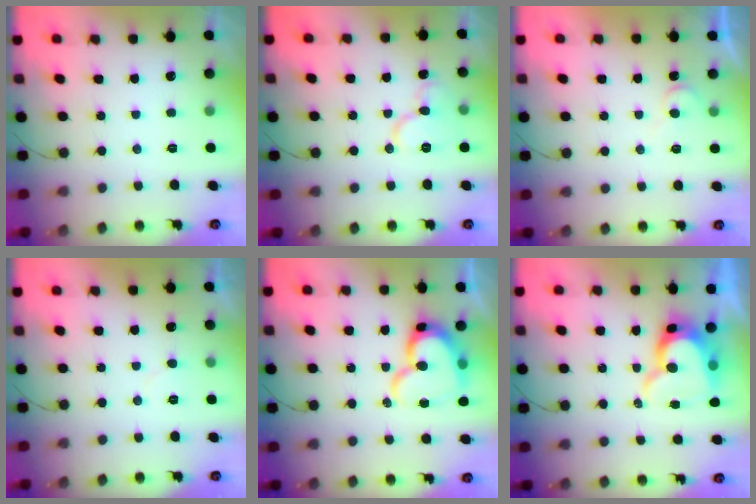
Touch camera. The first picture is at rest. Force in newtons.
{"total": 10.6, "press": 10.6, "slide": 1.1}
{"total": 4.6, "press": 4.5, "slide": 0.5}
{"total": 3.7, "press": 3.6, "slide": 0.3}
{"total": 15.1, "press": 15.0, "slide": 1.2}
{"total": 13.5, "press": 13.4, "slide": 1.4}